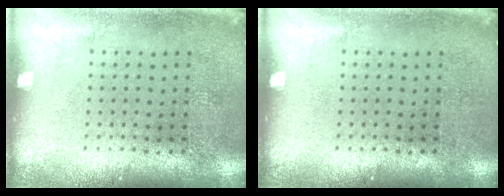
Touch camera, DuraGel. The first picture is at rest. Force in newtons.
{"total": 0.0}